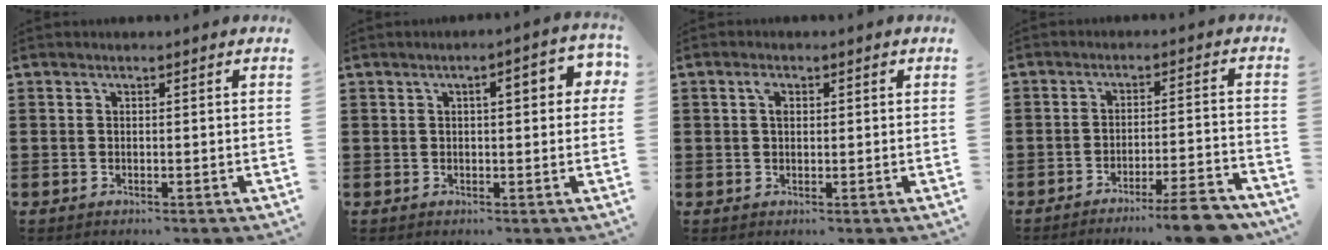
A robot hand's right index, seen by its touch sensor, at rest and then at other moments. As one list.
[{"total": 4.3, "force": [0.9, 1.2, 4.0], "torque": [-0.053, 0.000, 0.006]}, {"total": 2.0, "force": [0.6, 1.1, 1.5], "torque": [-0.026, 0.006, 0.007]}, {"total": 7.0, "force": [-5.9, -0.1, 3.8], "torque": [-0.055, -0.002, -0.107]}]